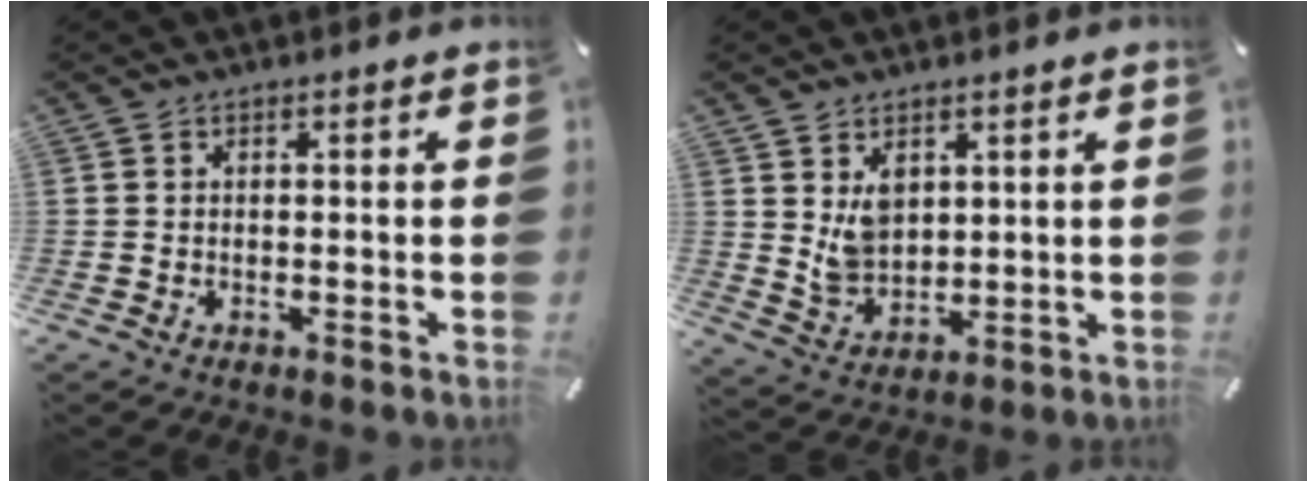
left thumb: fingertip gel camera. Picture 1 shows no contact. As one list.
[{"total": 6.7, "force": [3.0, 5.3, 2.6], "torque": [-0.056, -0.010, 0.057]}]